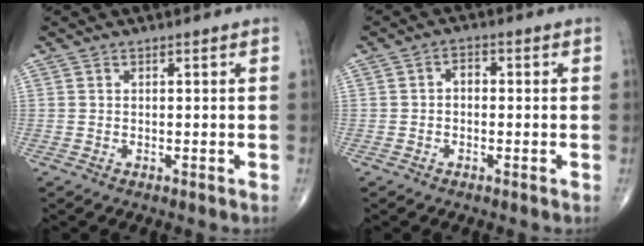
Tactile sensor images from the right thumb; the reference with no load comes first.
{"total": 2.3, "force": [-0.2, 1.6, 1.6], "torque": [-0.013, 0.011, -0.012]}